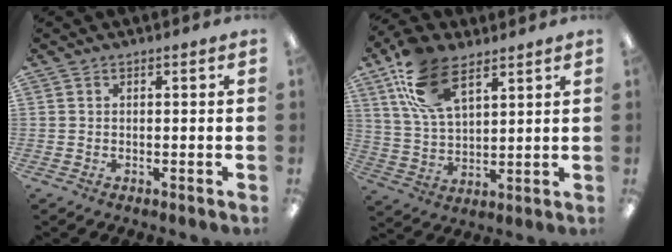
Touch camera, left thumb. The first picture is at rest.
{"total": 15.0, "force": [8.5, 7.4, 9.9], "torque": [-0.208, -0.017, 0.156]}